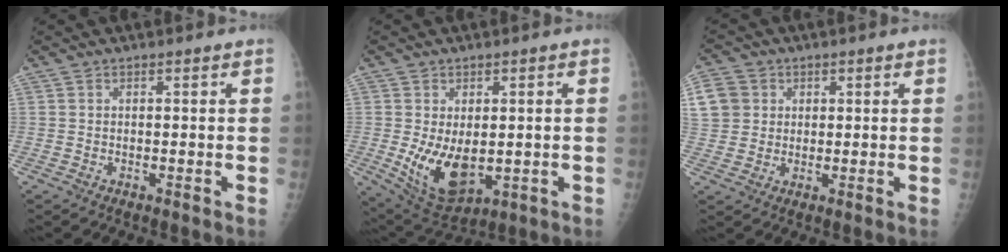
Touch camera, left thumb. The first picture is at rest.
{"total": 10.5, "force": [-1.1, 6.2, 8.5], "torque": [-0.133, -0.016, 0.004]}
{"total": 10.1, "force": [2.7, 9.0, 3.7], "torque": [-0.084, 0.011, 0.055]}